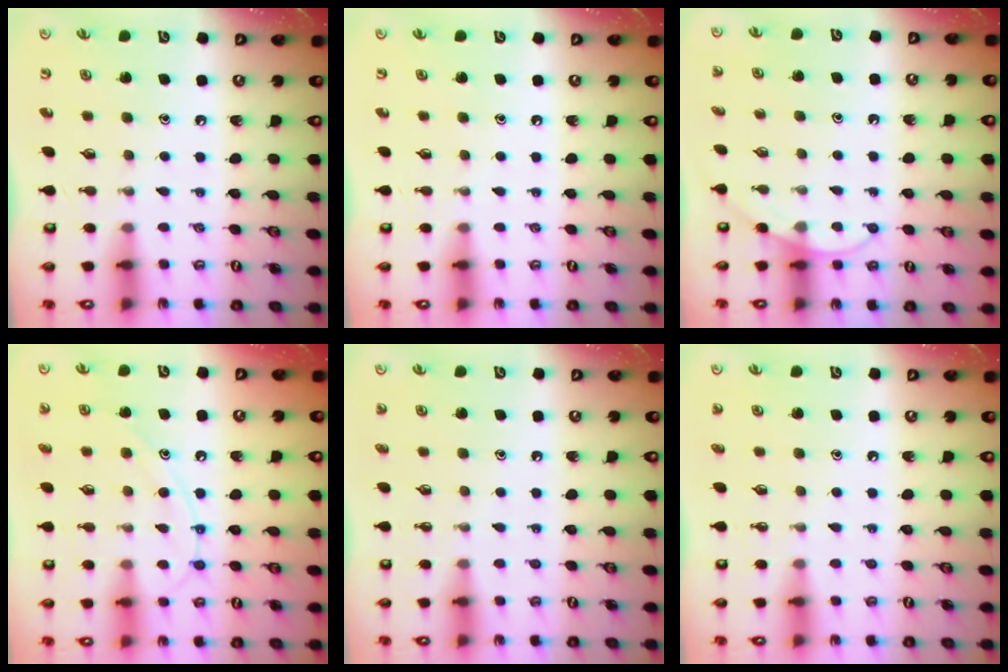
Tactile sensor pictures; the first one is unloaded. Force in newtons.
{"total": 0.0}
{"total": 6.0, "press": 6.0, "slide": 0.5}
{"total": 11.6, "press": 11.6, "slide": 1.0}
{"total": 0.7, "press": 0.7, "slide": 0.0}
{"total": 0.9, "press": 0.9, "slide": 0.0}